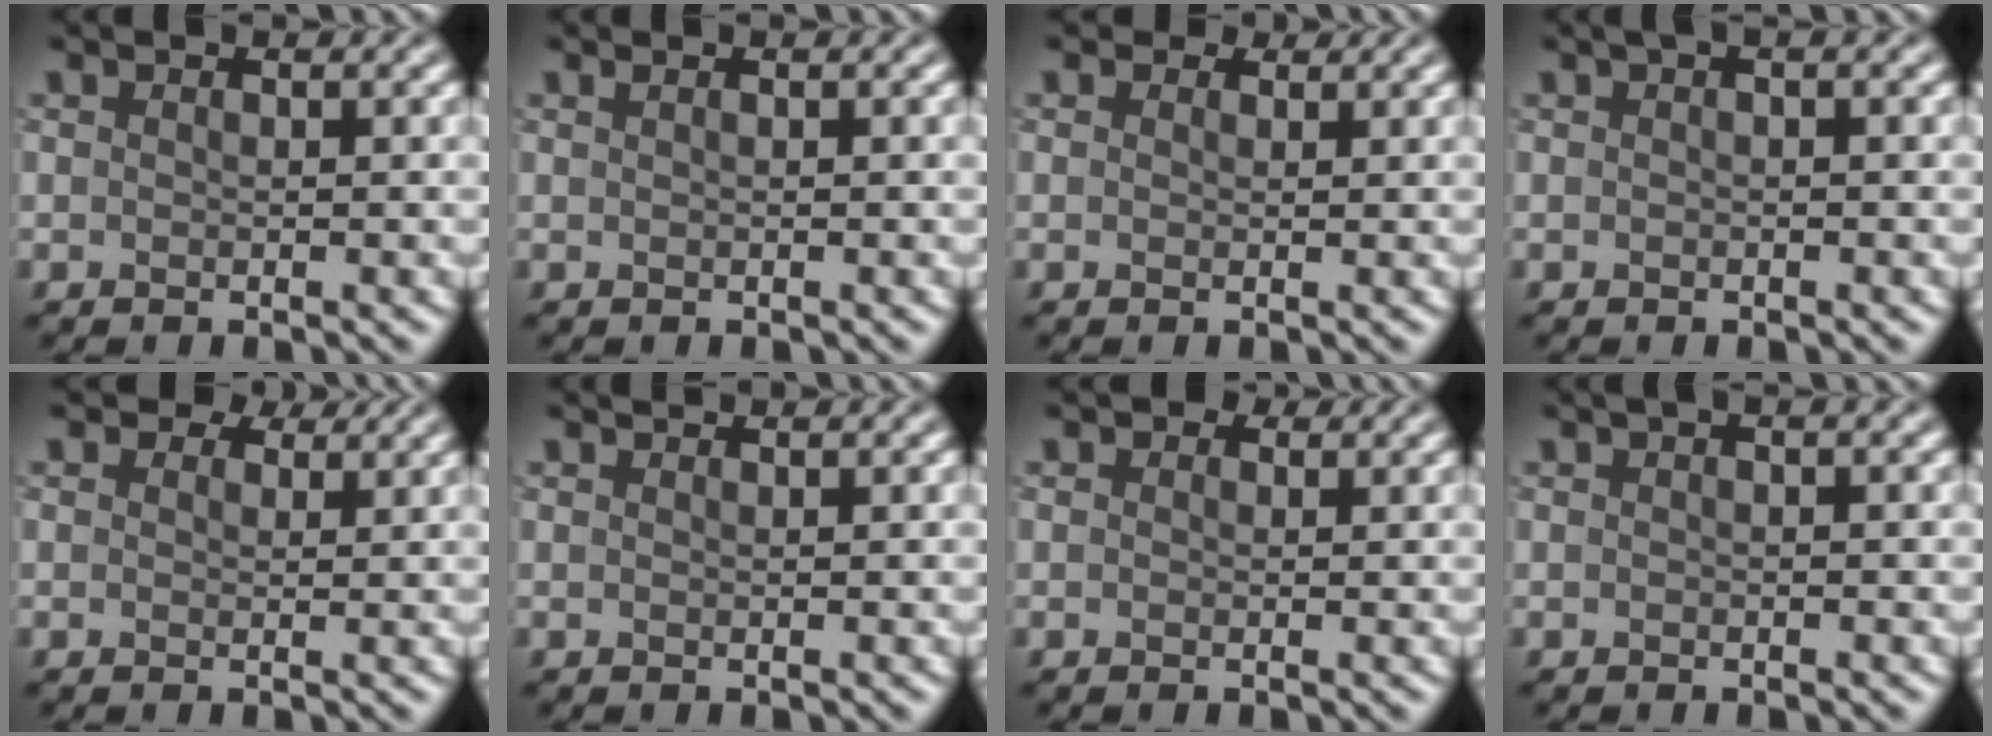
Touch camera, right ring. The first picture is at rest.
{"total": 0.5, "force": [0.3, 0.2, 0.4], "torque": [-0.006, 0.003, 0.003]}
{"total": 1.1, "force": [0.8, 0.6, 0.4], "torque": [-0.007, -0.005, 0.004]}
{"total": 1.0, "force": [0.4, 0.2, 0.9], "torque": [-0.015, 0.005, 0.006]}
{"total": 2.6, "force": [1.9, 1.3, 1.1], "torque": [-0.021, -0.002, 0.018]}
{"total": 0.7, "force": [0.7, 0.0, 0.1], "torque": [-0.004, -0.003, 0.008]}
{"total": 0.9, "force": [0.5, 0.7, 0.4], "torque": [-0.004, -0.004, 0.000]}
{"total": 0.8, "force": [0.3, 0.2, 0.8], "torque": [-0.013, 0.004, 0.005]}